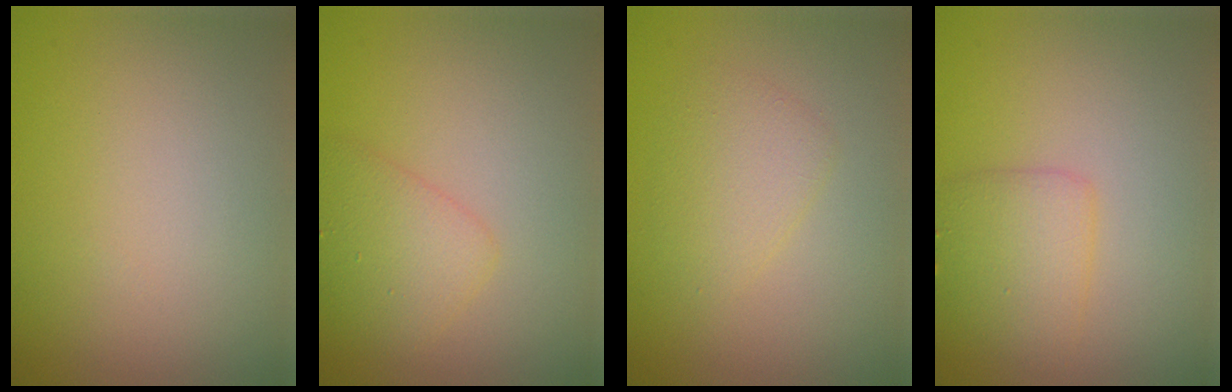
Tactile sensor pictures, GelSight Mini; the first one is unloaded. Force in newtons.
{"total": 2.6, "press": 2.6, "slide": 0.1}
{"total": 2.2, "press": 2.2, "slide": 0.0}
{"total": 2.6, "press": 2.6, "slide": 0.0}